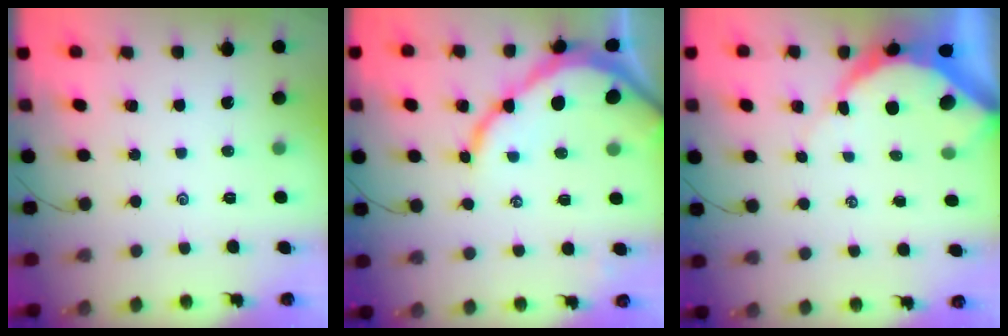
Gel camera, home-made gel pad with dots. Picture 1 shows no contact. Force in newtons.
{"total": 11.7, "press": 11.7, "slide": 1.3}
{"total": 8.2, "press": 8.1, "slide": 0.8}